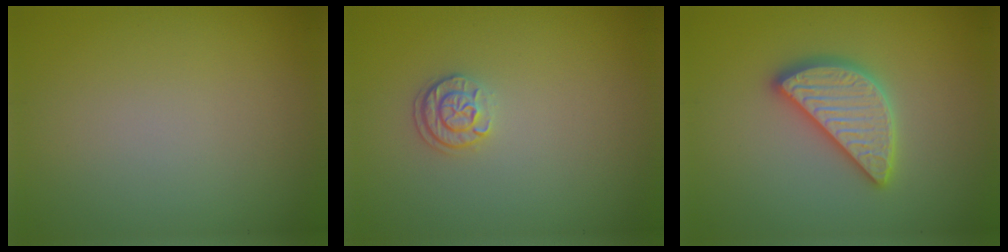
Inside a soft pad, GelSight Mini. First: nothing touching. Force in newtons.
{"total": 1.7, "press": 1.6, "slide": 0.7}
{"total": 4.8, "press": 4.7, "slide": 0.4}